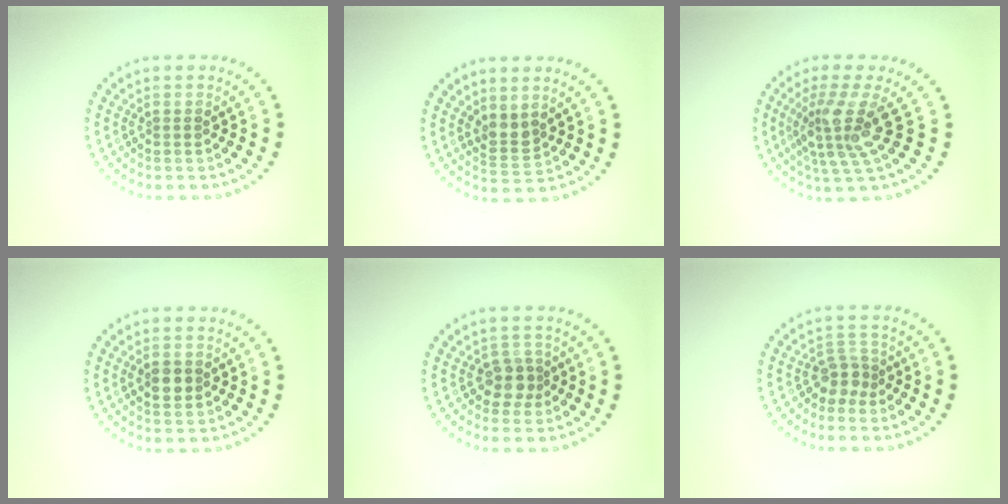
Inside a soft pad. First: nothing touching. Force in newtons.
{"total": 2.0, "press": 1.8, "slide": 1.0}
{"total": 4.3, "press": 3.1, "slide": 3.0}
{"total": 2.4, "press": 2.4, "slide": 0.0}
{"total": 2.3, "press": 1.9, "slide": 1.2}
{"total": 2.2, "press": 1.7, "slide": 1.4}